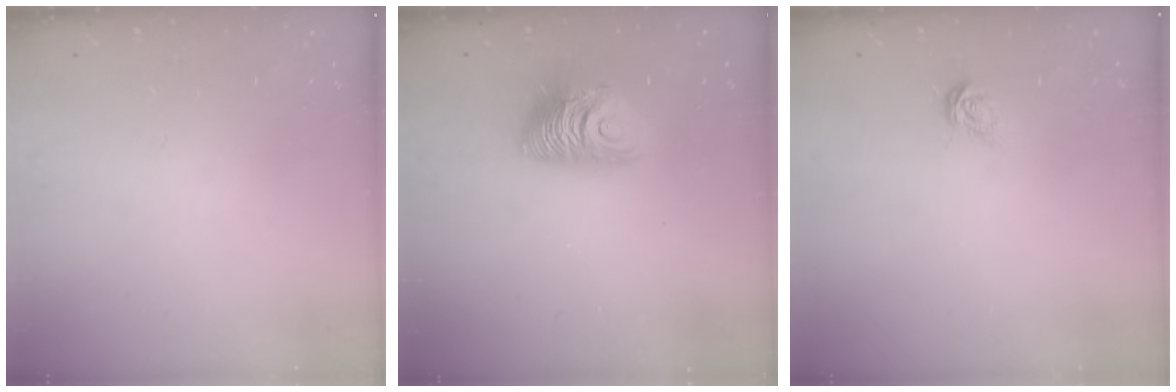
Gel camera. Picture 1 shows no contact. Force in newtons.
{"total": 11.3, "press": 11.3, "slide": 1.1}
{"total": 5.4, "press": 5.4, "slide": 0.6}